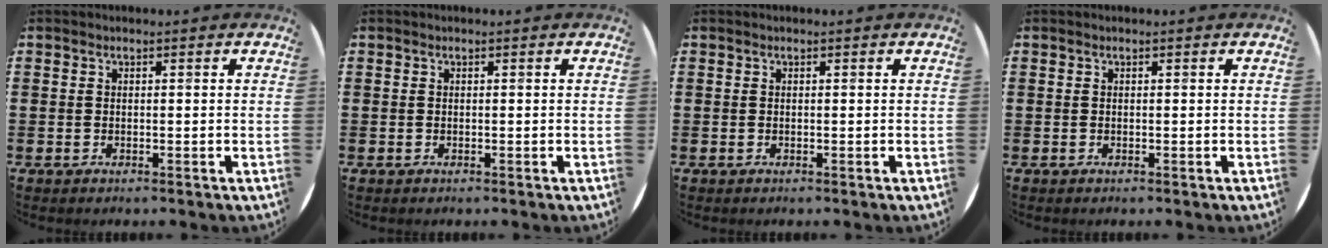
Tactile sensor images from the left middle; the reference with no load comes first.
{"total": 0.0}
{"total": 0.0}
{"total": 0.0}